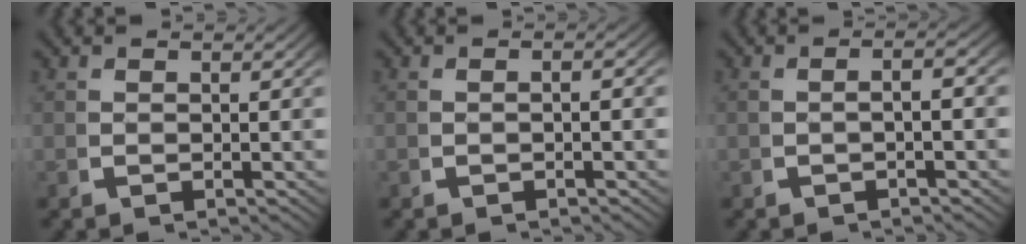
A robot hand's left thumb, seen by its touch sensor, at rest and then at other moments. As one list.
[{"total": 0.9, "force": [-0.6, 0.1, 0.7], "torque": [-0.011, 0.005, -0.011]}, {"total": 1.9, "force": [-0.8, 0.2, 1.7], "torque": [-0.033, 0.006, -0.010]}]